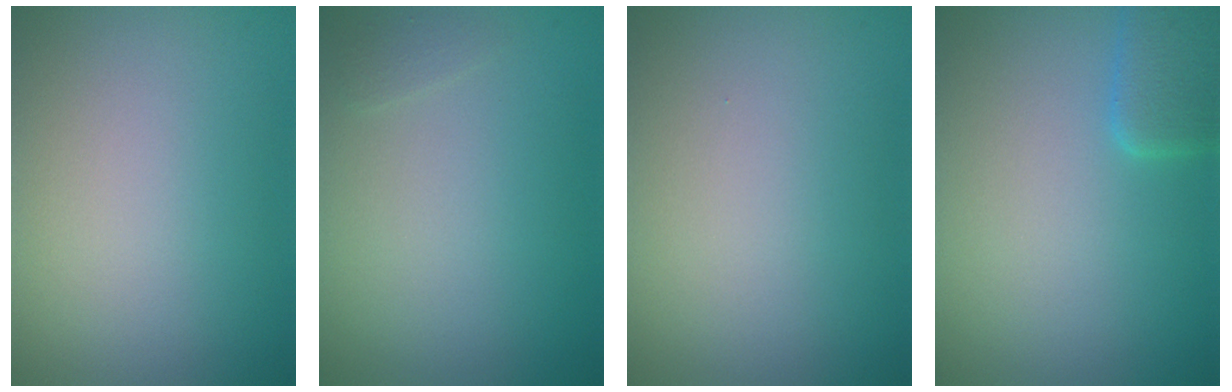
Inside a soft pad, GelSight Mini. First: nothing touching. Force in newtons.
{"total": 0.5, "press": 0.5, "slide": 0.0}
{"total": 0.0}
{"total": 2.5, "press": 2.5, "slide": 0.2}